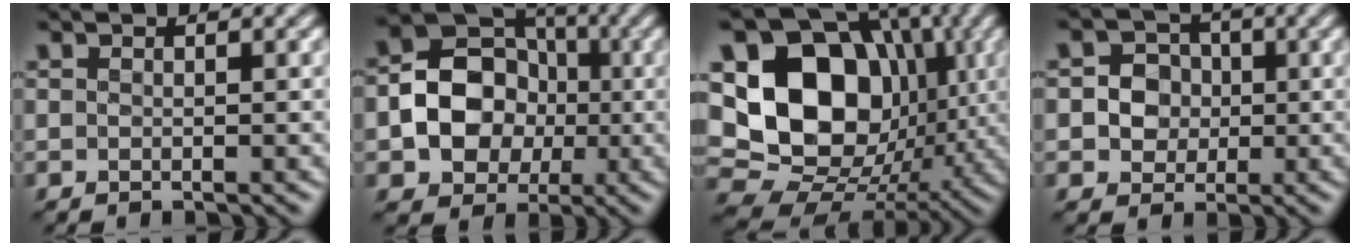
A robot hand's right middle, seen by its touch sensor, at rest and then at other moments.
{"total": 8.2, "force": [-1.2, 6.6, 4.8], "torque": [-0.068, 0.001, -0.037]}
{"total": 16.3, "force": [2.0, 12.7, 10.1], "torque": [-0.168, 0.007, 0.041]}
{"total": 3.9, "force": [0.0, 3.6, 1.5], "torque": [-0.014, 0.012, -0.016]}